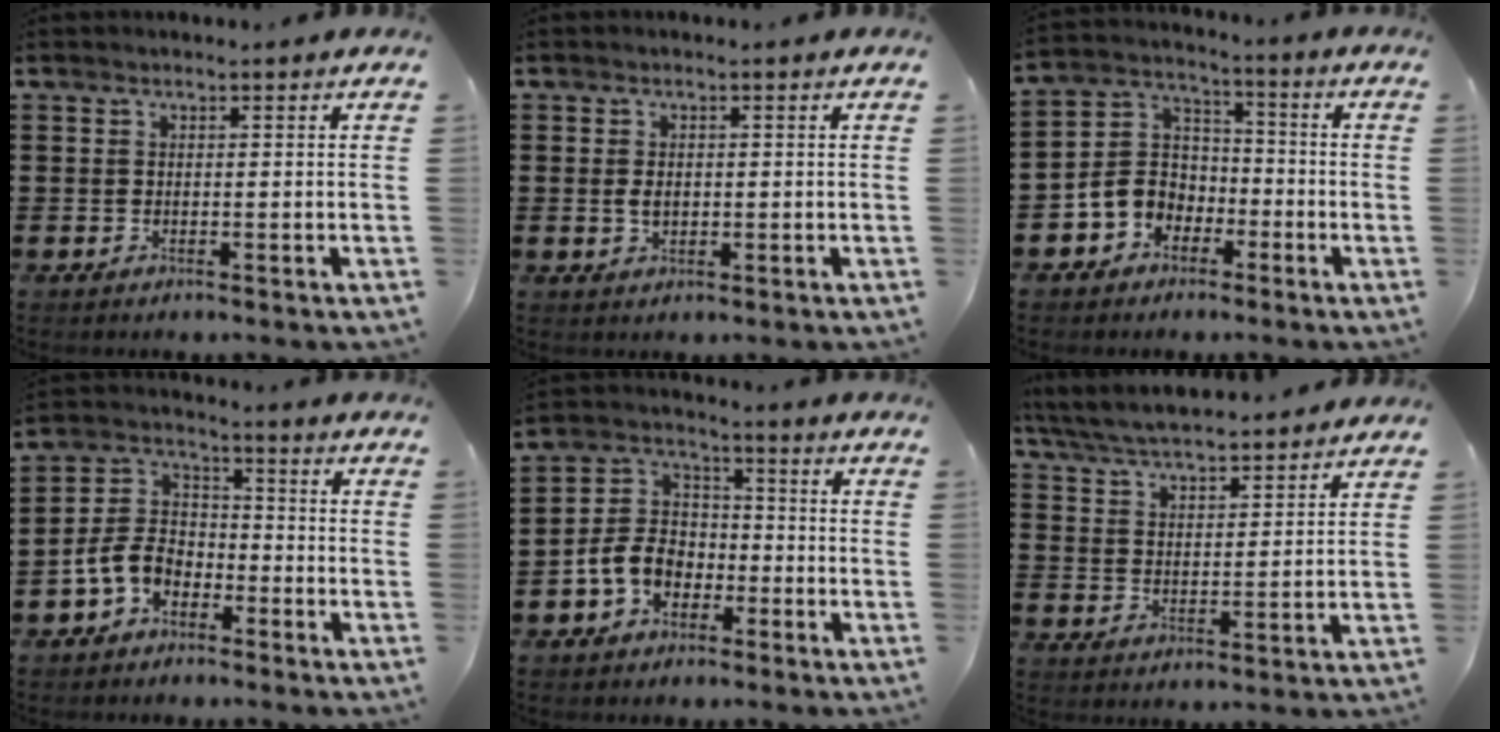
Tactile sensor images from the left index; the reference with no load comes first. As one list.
[{"total": 2.1, "force": [-0.1, 1.3, 1.7], "torque": [-0.034, 0.005, -0.002]}, {"total": 6.9, "force": [-3.1, 5.8, 2.2], "torque": [-0.078, 0.014, -0.068]}, {"total": 6.6, "force": [-3.5, 4.6, 3.3], "torque": [-0.099, 0.006, -0.077]}, {"total": 6.8, "force": [-3.0, 5.2, 3.2], "torque": [-0.092, 0.009, -0.065]}, {"total": 5.8, "force": [5.6, 0.5, 1.4], "torque": [-0.050, -0.024, 0.099]}]